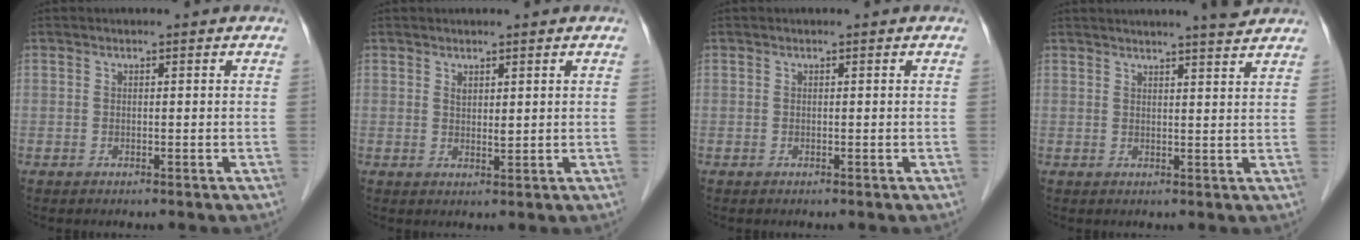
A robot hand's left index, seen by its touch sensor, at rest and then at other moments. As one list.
[{"total": 1.5, "force": [1.0, 0.5, 1.0], "torque": [-0.021, -0.002, 0.021]}, {"total": 0.0}, {"total": 6.3, "force": [5.7, -0.2, 2.7], "torque": [-0.046, 0.007, 0.069]}]